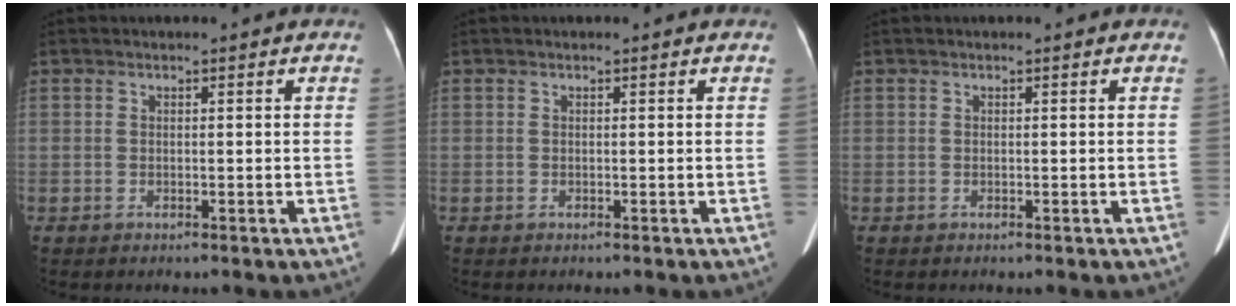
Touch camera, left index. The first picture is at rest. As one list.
[{"total": 0.0}, {"total": 0.0}]